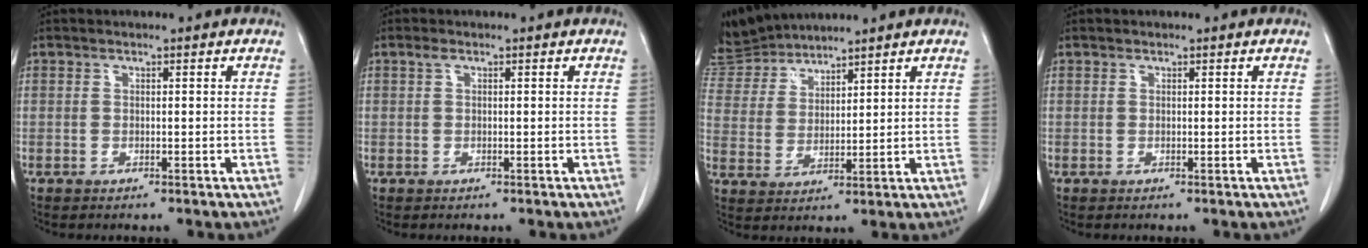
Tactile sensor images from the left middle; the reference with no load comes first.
{"total": 0.7, "force": [0.3, 0.3, 0.5], "torque": [-0.009, 0.009, 0.006]}
{"total": 8.5, "force": [8.3, 1.4, 0.7], "torque": [-0.025, 0.008, 0.176]}
{"total": 0.0}